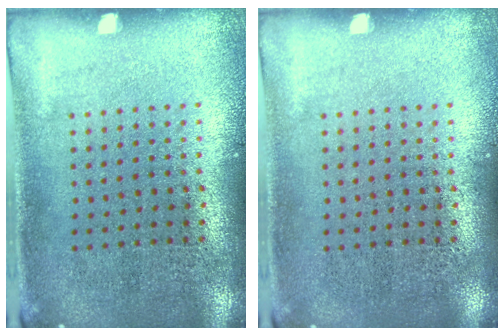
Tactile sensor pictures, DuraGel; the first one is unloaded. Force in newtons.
{"total": 0.0}